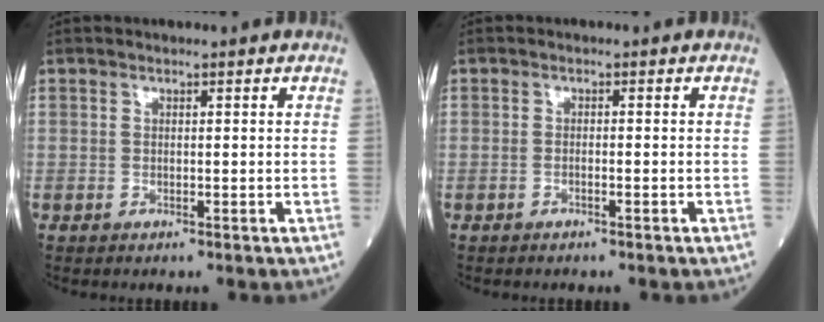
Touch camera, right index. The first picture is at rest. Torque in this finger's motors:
{"motor_torque": [-0.05, -0.17, -0.04, -0.01]}